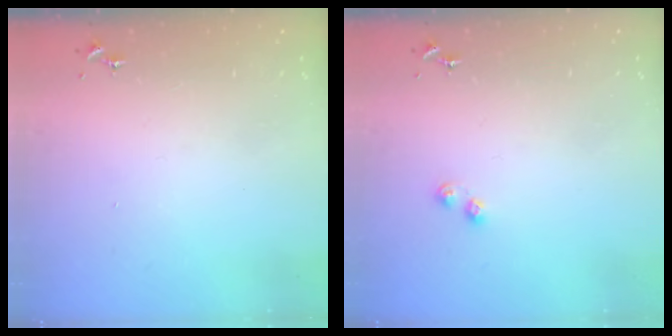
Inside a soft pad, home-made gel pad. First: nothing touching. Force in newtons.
{"total": 3.5, "press": 3.5, "slide": 0.5}